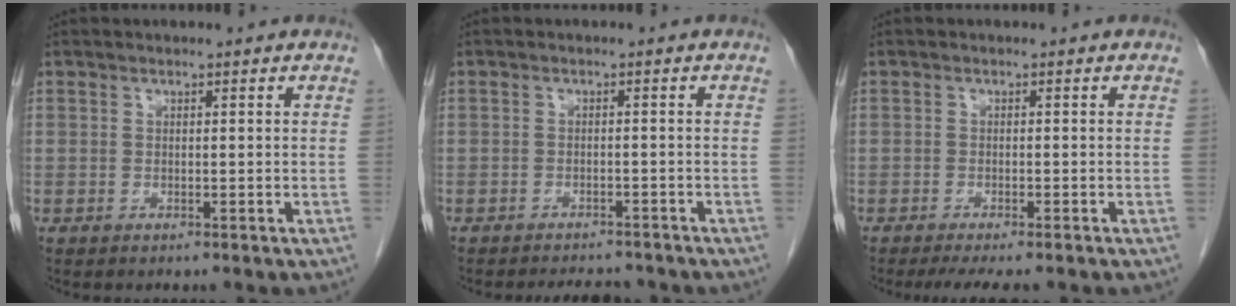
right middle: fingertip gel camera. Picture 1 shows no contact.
{"total": 5.4, "force": [-5.1, 1.6, 1.3], "torque": [-0.017, -0.002, -0.065]}
{"total": 5.1, "force": [-4.1, 0.8, 3.0], "torque": [-0.037, -0.010, -0.061]}